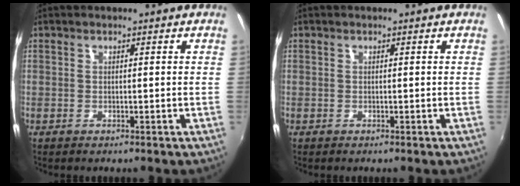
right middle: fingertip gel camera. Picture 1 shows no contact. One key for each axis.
{"total": 0.0}